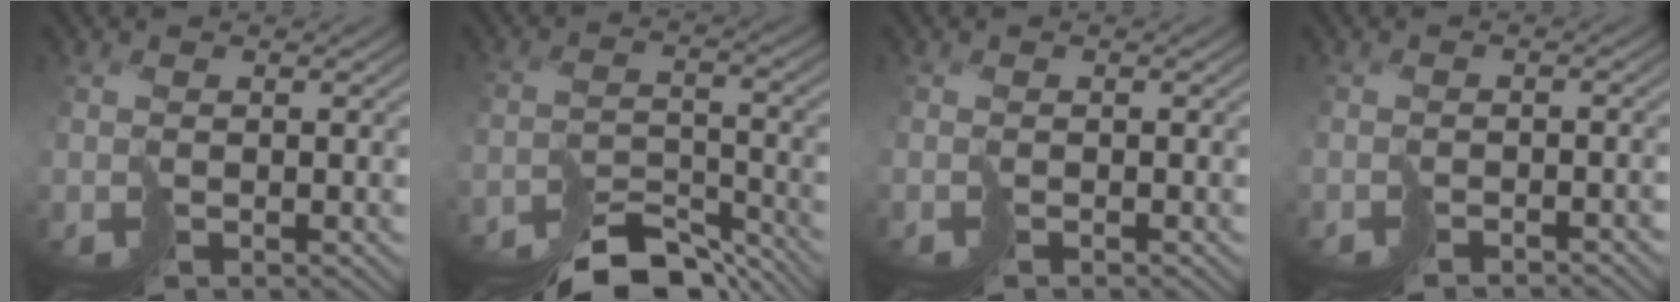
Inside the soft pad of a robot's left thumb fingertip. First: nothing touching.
{"total": 9.6, "force": [-8.9, 2.4, 2.8], "torque": [-0.024, -0.003, -0.132]}
{"total": 0.8, "force": [-0.7, -0.1, -0.3], "torque": [0.008, 0.001, -0.015]}
{"total": 2.8, "force": [-2.6, 0.6, 0.5], "torque": [0.006, -0.003, -0.044]}